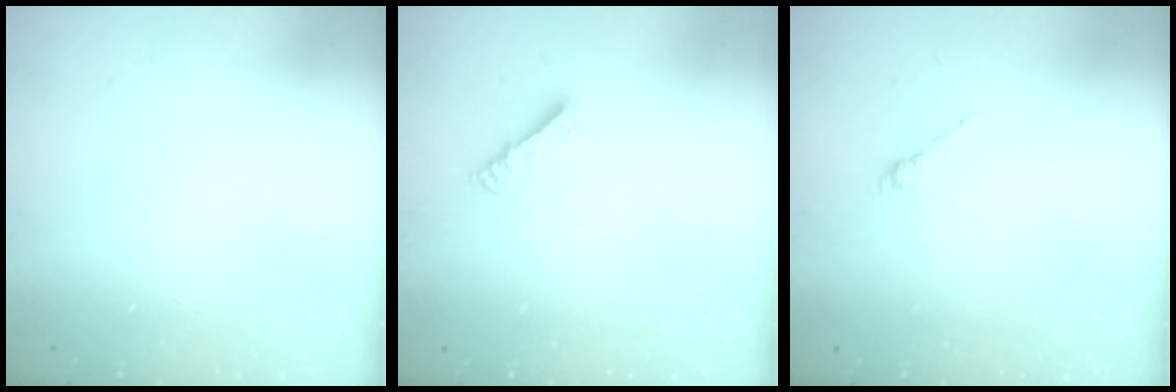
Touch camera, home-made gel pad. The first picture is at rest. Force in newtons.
{"total": 4.7, "press": 4.7, "slide": 0.0}
{"total": 1.3, "press": 1.2, "slide": 0.5}